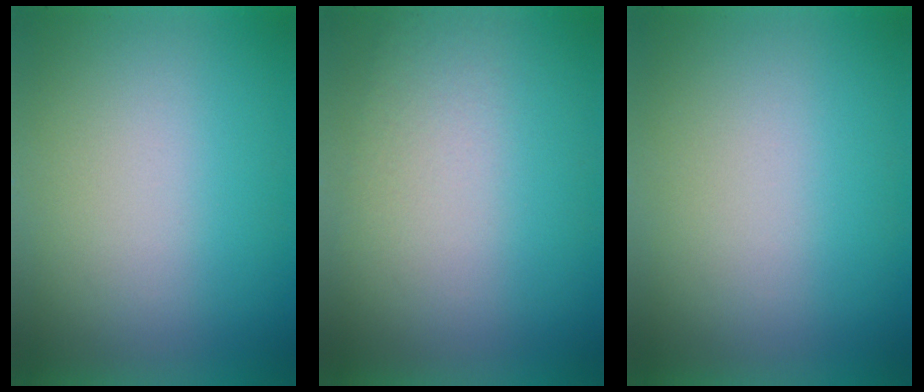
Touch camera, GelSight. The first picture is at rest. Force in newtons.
{"total": 1.0}
{"total": 0.0}